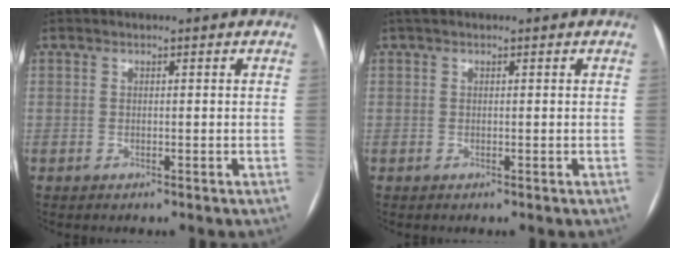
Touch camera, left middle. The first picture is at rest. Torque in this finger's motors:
{"motor_torque": [0.32, -0.30, -0.04, 0.00]}